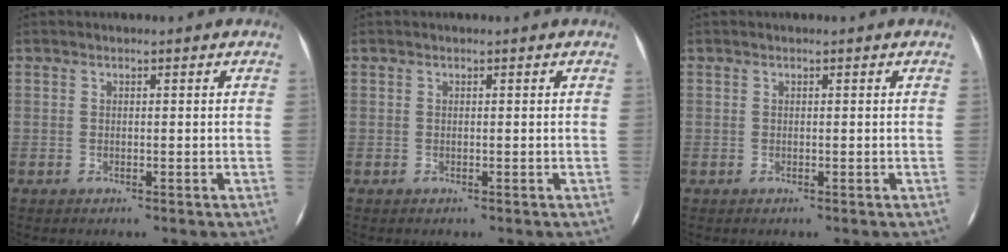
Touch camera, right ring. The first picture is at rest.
{"total": 0.0}
{"total": 0.0}